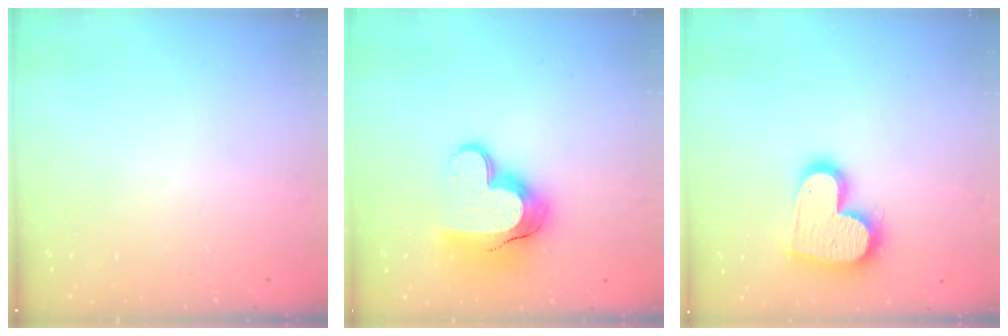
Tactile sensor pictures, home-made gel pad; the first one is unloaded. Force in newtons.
{"total": 16.0, "press": 16.0, "slide": 1.0}
{"total": 17.9, "press": 17.9, "slide": 1.4}